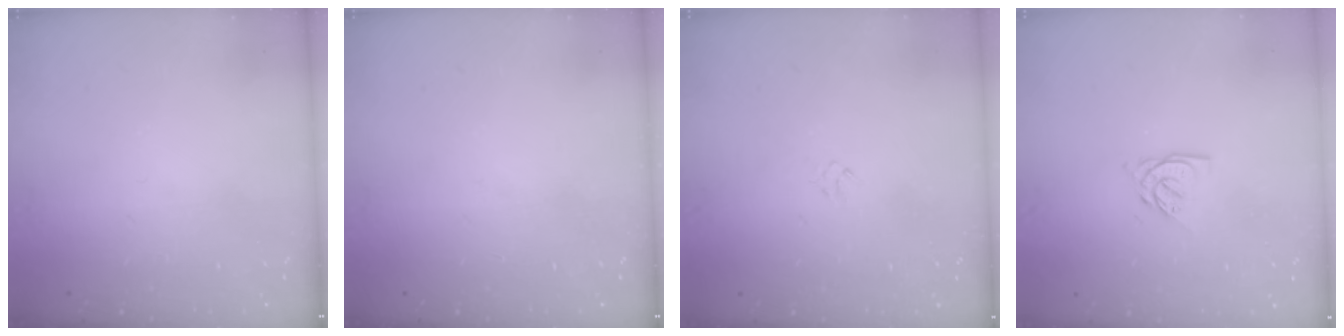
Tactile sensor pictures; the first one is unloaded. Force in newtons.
{"total": 0.0}
{"total": 1.3, "press": 1.2, "slide": 0.5}
{"total": 5.5, "press": 5.5, "slide": 0.5}